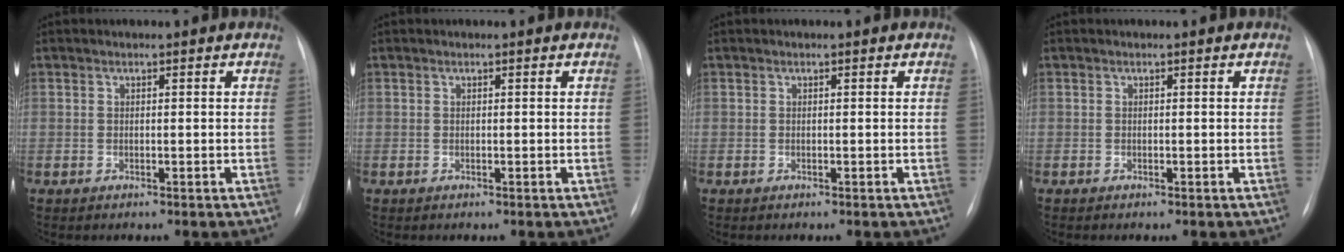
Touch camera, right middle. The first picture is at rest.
{"total": 0.0}
{"total": 0.0}
{"total": 0.0}